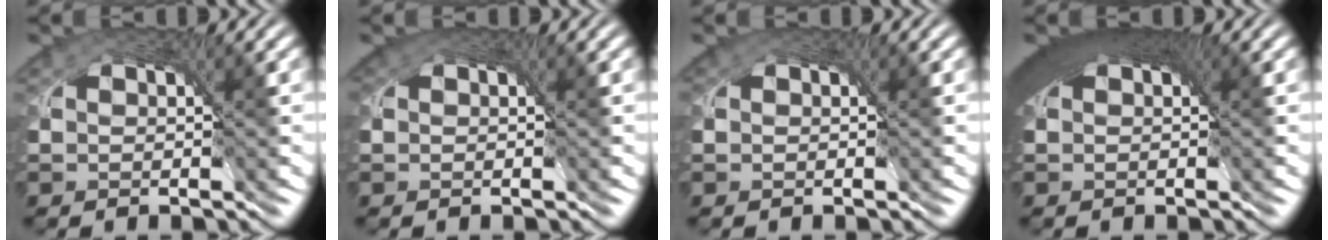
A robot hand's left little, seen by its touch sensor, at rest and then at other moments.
{"total": 2.0, "force": [1.0, 1.3, 1.1], "torque": [-0.021, 0.005, 0.009]}
{"total": 1.0, "force": [0.5, 0.7, 0.5], "torque": [-0.011, 0.002, 0.005]}
{"total": 7.4, "force": [2.8, 3.5, 5.9], "torque": [-0.090, 0.019, 0.030]}